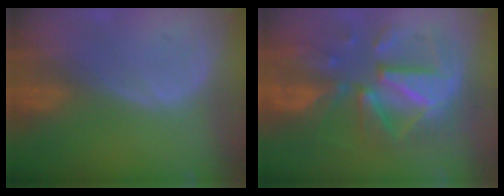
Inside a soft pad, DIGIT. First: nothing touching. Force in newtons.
{"total": 12.3, "press": 12.3, "slide": 1.1}